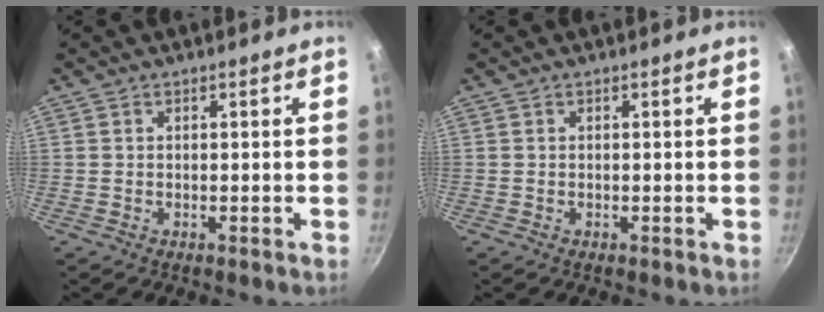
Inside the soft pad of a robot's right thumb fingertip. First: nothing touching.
{"total": 0.0}